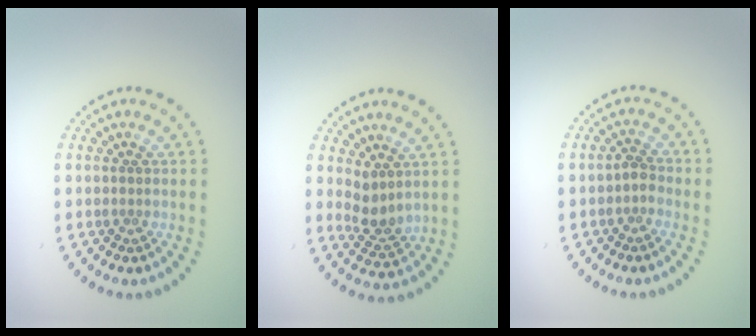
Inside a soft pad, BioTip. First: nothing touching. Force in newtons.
{"total": 2.5, "press": 2.0, "slide": 1.4}
{"total": 1.2, "press": 1.0, "slide": 0.7}